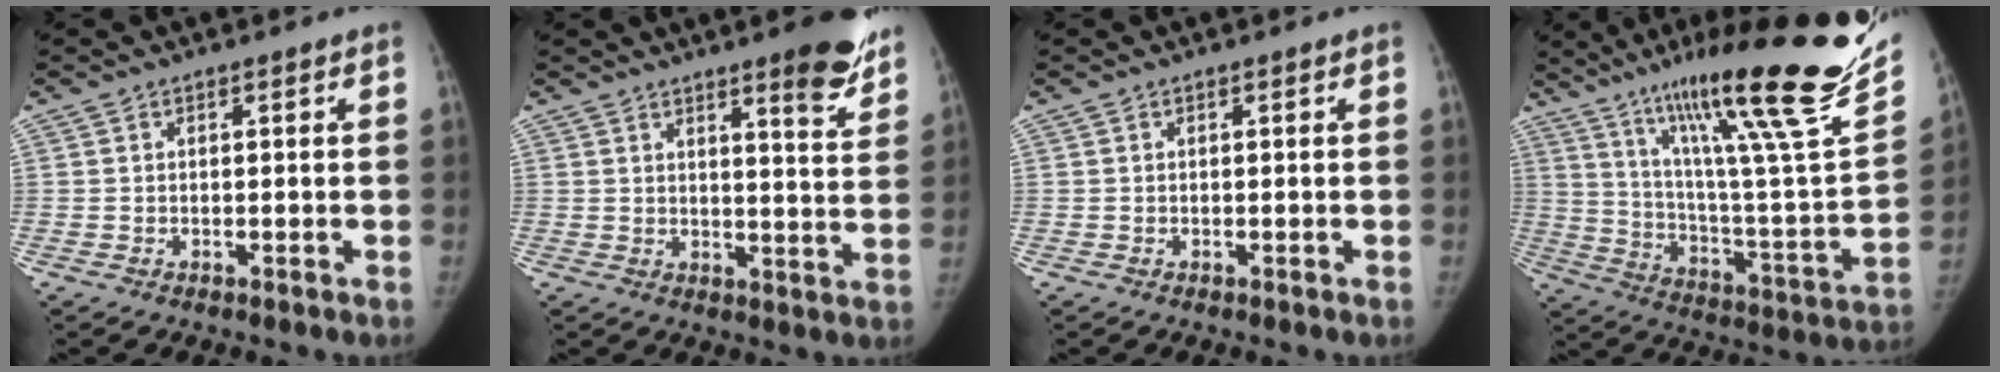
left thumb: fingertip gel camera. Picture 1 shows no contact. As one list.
[{"total": 9.2, "force": [6.6, 1.7, 6.2], "torque": [-0.057, -0.044, 0.084]}, {"total": 0.0}, {"total": 34.0, "force": [24.1, 3.8, 23.6], "torque": [-0.336, -0.116, 0.364]}]